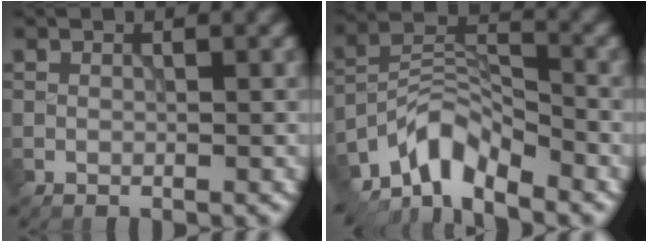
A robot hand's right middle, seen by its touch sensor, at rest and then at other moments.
{"total": 6.5, "force": [-5.3, 2.3, 3.0], "torque": [-0.045, 0.000, -0.113]}